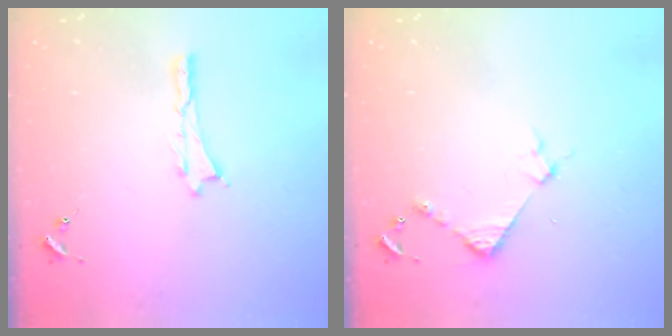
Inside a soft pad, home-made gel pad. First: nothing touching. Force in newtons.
{"total": 3.5, "press": 3.5, "slide": 0.3}